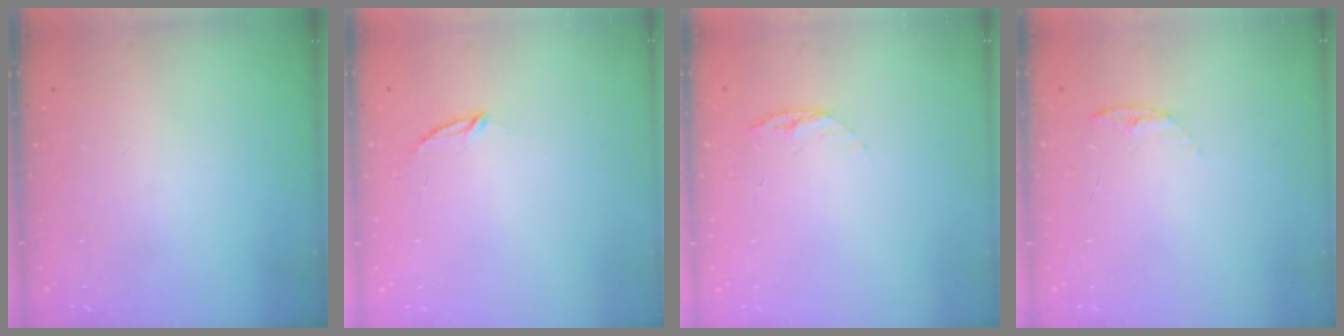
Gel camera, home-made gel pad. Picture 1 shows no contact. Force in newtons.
{"total": 2.8, "press": 2.8, "slide": 0.3}
{"total": 4.9, "press": 4.8, "slide": 0.5}
{"total": 4.9, "press": 4.9, "slide": 0.6}